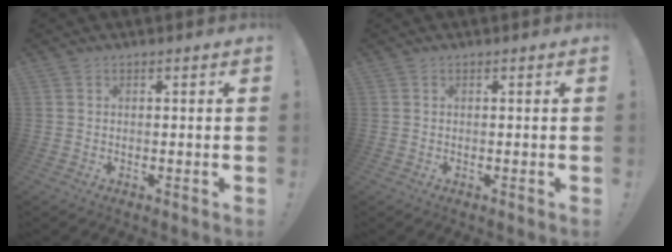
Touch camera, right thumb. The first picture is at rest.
{"total": 0.0}